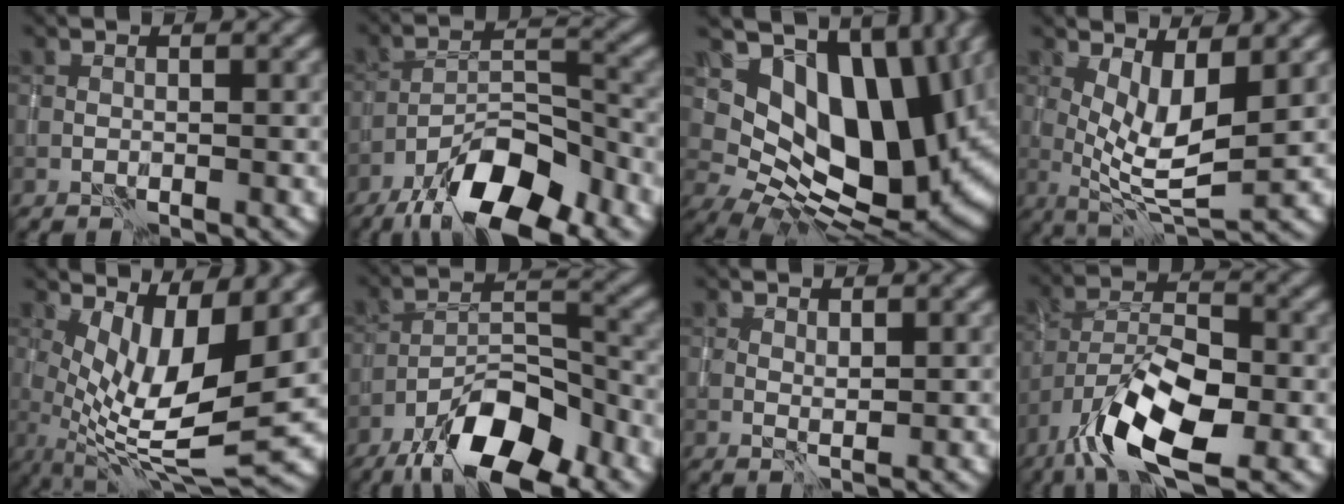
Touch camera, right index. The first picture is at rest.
{"total": 10.4, "force": [-7.1, 3.3, 6.9], "torque": [-0.115, 0.013, -0.131]}
{"total": 16.6, "force": [4.8, 10.2, 12.2], "torque": [-0.194, 0.002, 0.086]}
{"total": 5.3, "force": [1.6, 1.3, 4.9], "torque": [-0.088, -0.008, 0.034]}
{"total": 8.2, "force": [1.9, 2.1, 7.7], "torque": [-0.143, -0.008, 0.038]}
{"total": 10.1, "force": [-6.8, 3.2, 6.7], "torque": [-0.111, 0.014, -0.125]}
{"total": 0.9, "force": [0.8, 0.0, 0.5], "torque": [-0.010, -0.001, 0.019]}
{"total": 9.8, "force": [-5.4, 3.6, 7.4], "torque": [-0.139, 0.004, -0.104]}